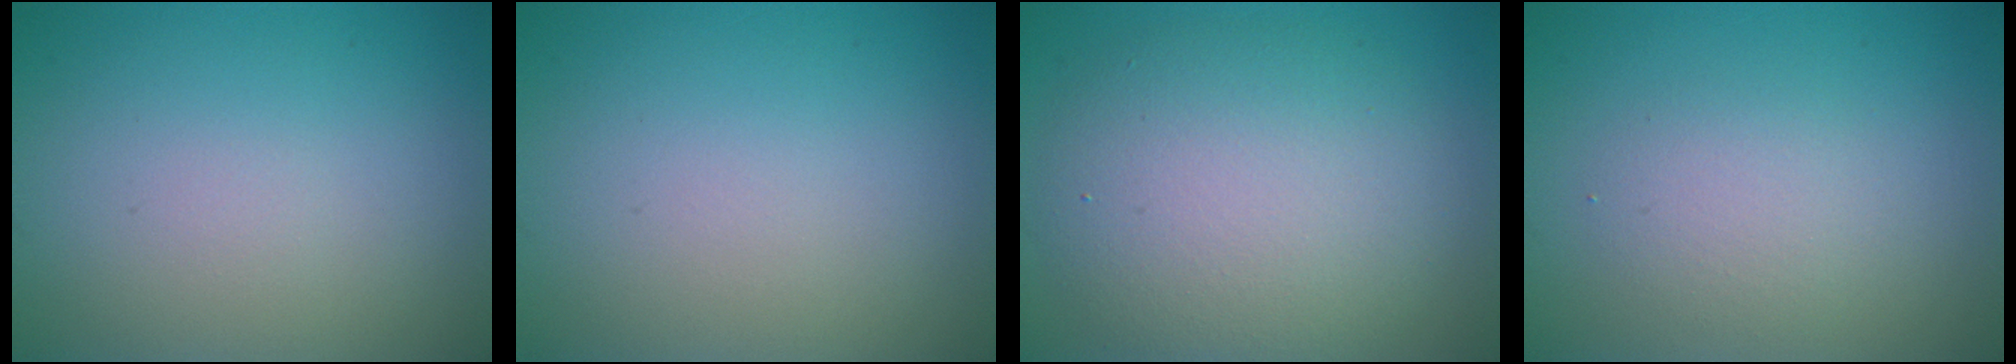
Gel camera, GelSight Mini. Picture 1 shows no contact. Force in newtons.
{"total": 0.0}
{"total": 7.8, "press": 7.7, "slide": 0.5}
{"total": 2.1, "press": 2.1, "slide": 0.1}